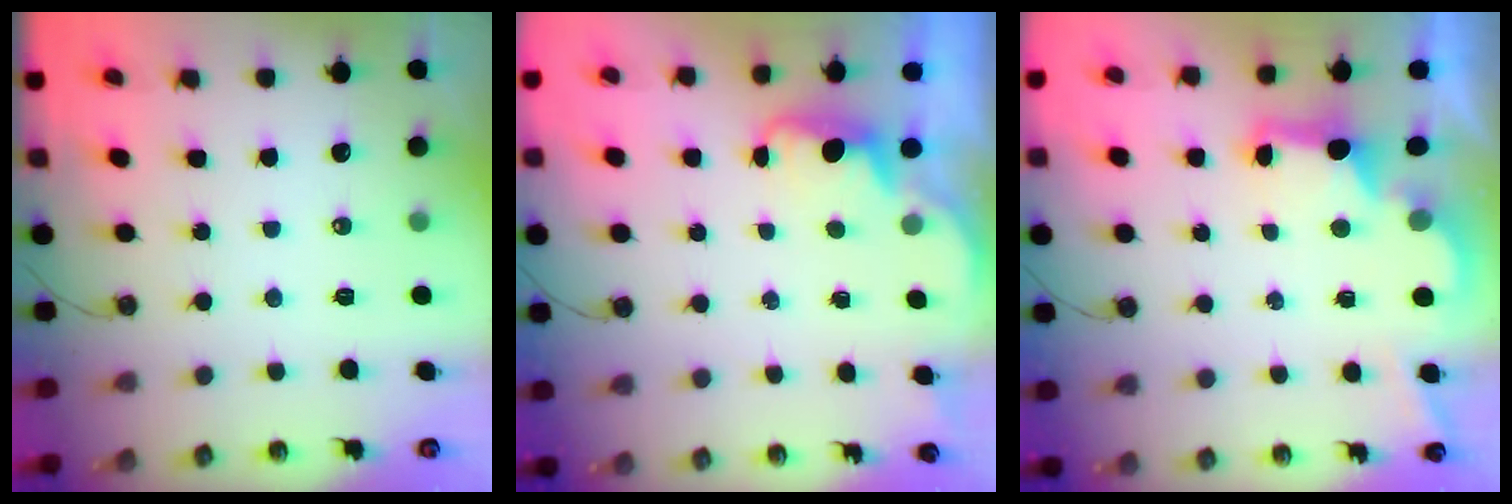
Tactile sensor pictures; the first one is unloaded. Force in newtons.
{"total": 2.1, "press": 2.0, "slide": 0.7}
{"total": 2.8, "press": 2.7, "slide": 0.9}